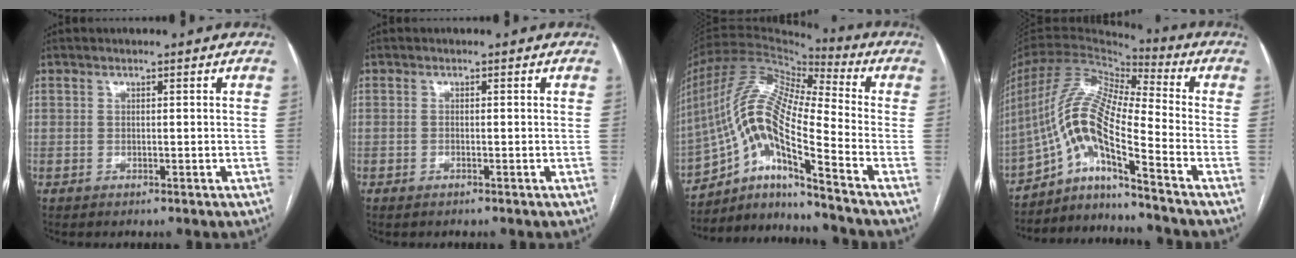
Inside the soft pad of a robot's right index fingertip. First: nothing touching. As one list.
[{"total": 0.6, "force": [-0.4, 0.1, 0.4], "torque": [-0.012, -0.001, -0.007]}, {"total": 15.5, "force": [-9.2, 0.7, 12.4], "torque": [-0.253, 0.016, -0.168]}, {"total": 13.5, "force": [-8.0, 0.5, 10.8], "torque": [-0.221, 0.014, -0.146]}]